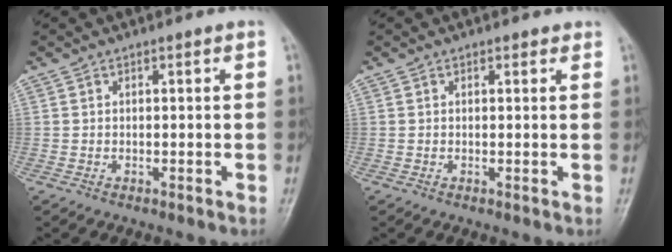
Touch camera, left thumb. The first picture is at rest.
{"total": 0.9, "force": [0.6, 0.6, 0.3], "torque": [0.003, -0.004, 0.004]}